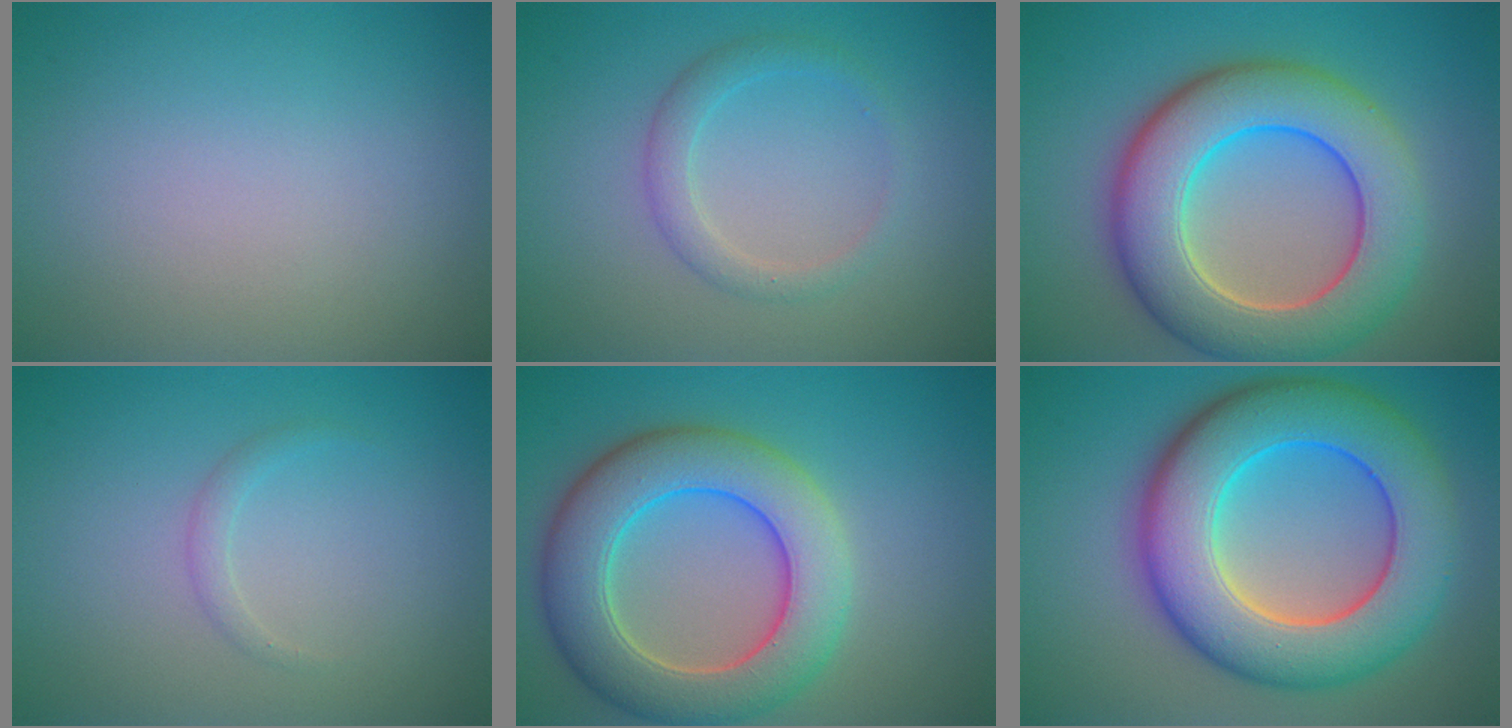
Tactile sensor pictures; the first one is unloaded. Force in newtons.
{"total": 2.1, "press": 2.1, "slide": 0.1}
{"total": 10.5, "press": 10.5, "slide": 0.6}
{"total": 1.0, "press": 1.0, "slide": 0.1}
{"total": 8.7, "press": 8.7, "slide": 0.6}
{"total": 11.9, "press": 11.9, "slide": 0.1}